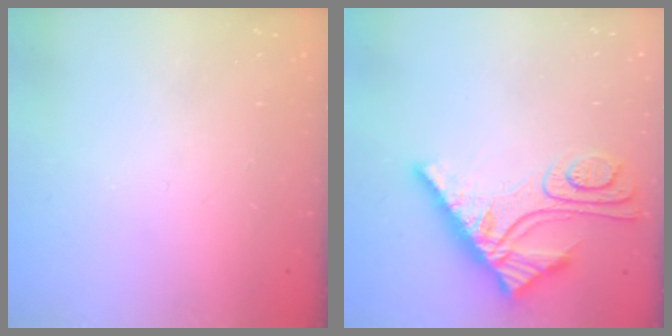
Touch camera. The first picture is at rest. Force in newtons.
{"total": 11.6, "press": 11.6, "slide": 1.1}